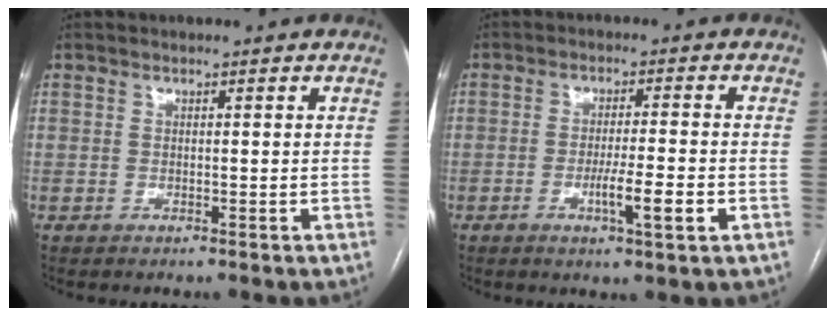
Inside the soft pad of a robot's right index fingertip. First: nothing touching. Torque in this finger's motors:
{"motor_torque": [0.89, -0.40, 0.31, 0.07]}